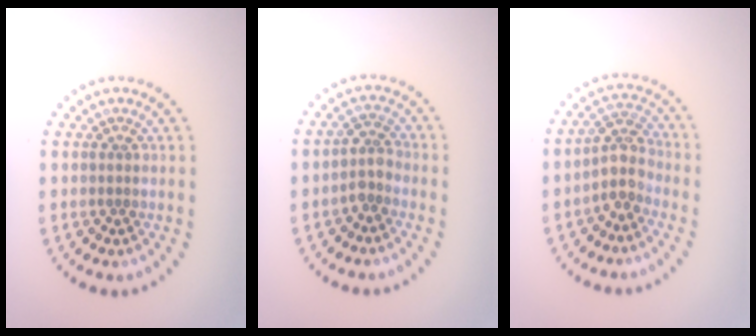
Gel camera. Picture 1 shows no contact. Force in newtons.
{"total": 1.9, "press": 1.5, "slide": 1.1}
{"total": 2.9, "press": 2.3, "slide": 1.7}